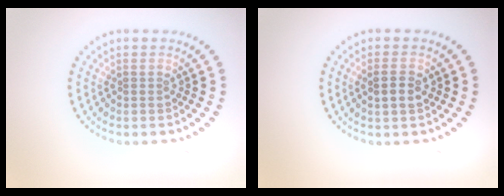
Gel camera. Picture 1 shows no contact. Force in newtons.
{"total": 2.0, "press": 2.0, "slide": 0.4}